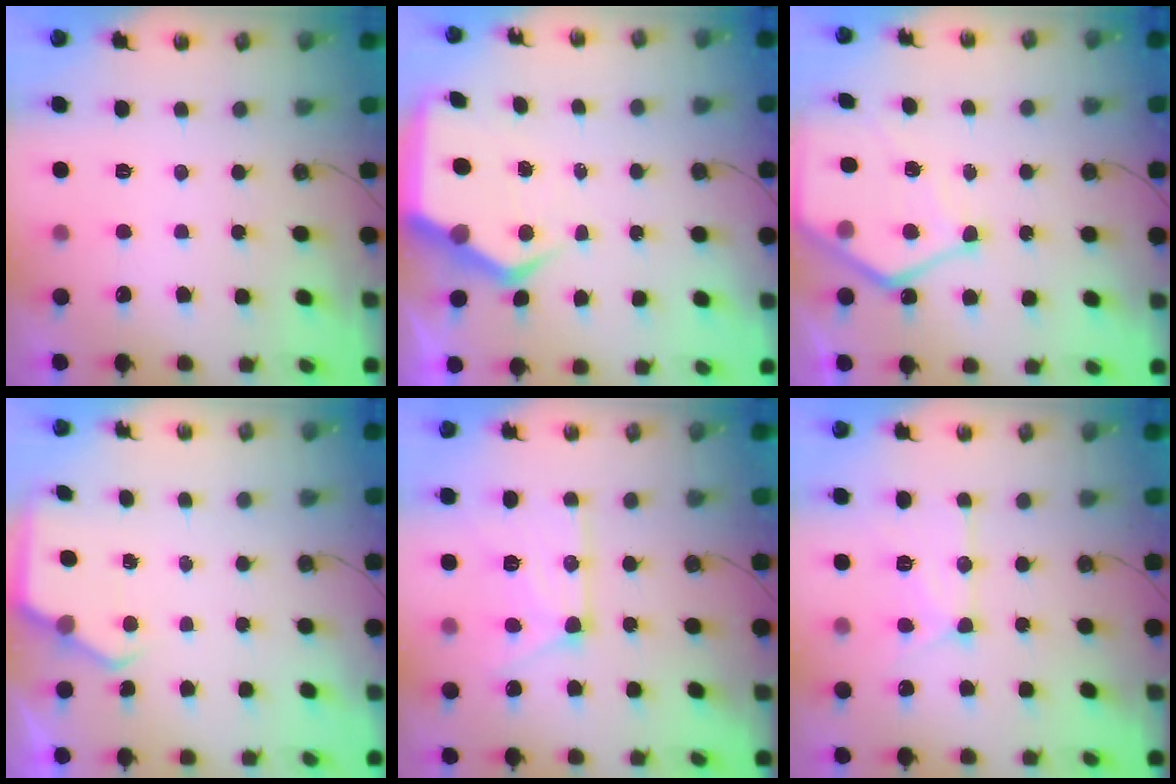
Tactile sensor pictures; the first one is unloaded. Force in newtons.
{"total": 8.6, "press": 8.5, "slide": 1.3}
{"total": 11.8, "press": 11.8, "slide": 1.0}
{"total": 3.9, "press": 3.9, "slide": 0.4}
{"total": 13.8, "press": 13.8, "slide": 0.9}
{"total": 12.3, "press": 12.3, "slide": 0.9}